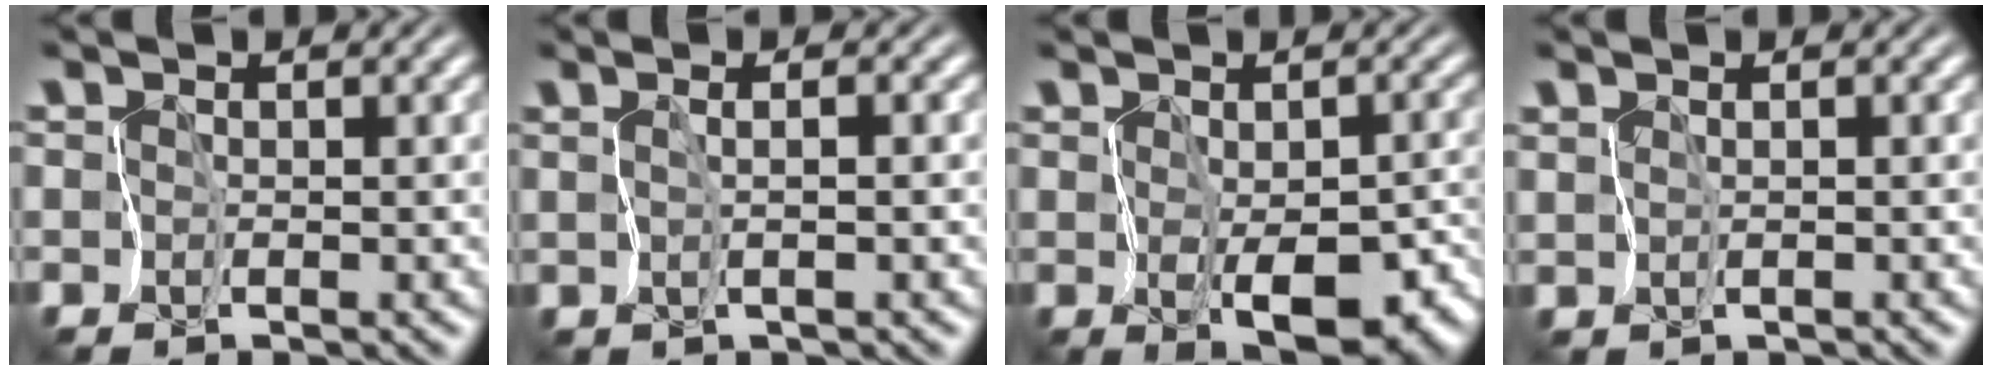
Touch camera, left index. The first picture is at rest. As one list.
[{"total": 1.0, "force": [0.1, -1.0, 0.3], "torque": [0.004, -0.009, 0.015]}, {"total": 7.6, "force": [-3.1, 3.5, 6.0], "torque": [-0.063, -0.026, -0.025]}, {"total": 1.0, "force": [0.9, 0.0, -0.3], "torque": [0.009, -0.002, 0.016]}]